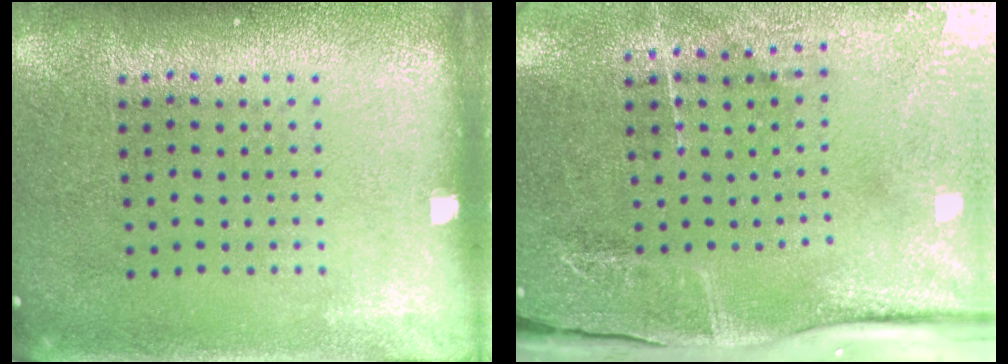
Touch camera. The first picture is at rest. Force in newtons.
{"total": 4.9, "press": 3.9, "slide": 3.0}